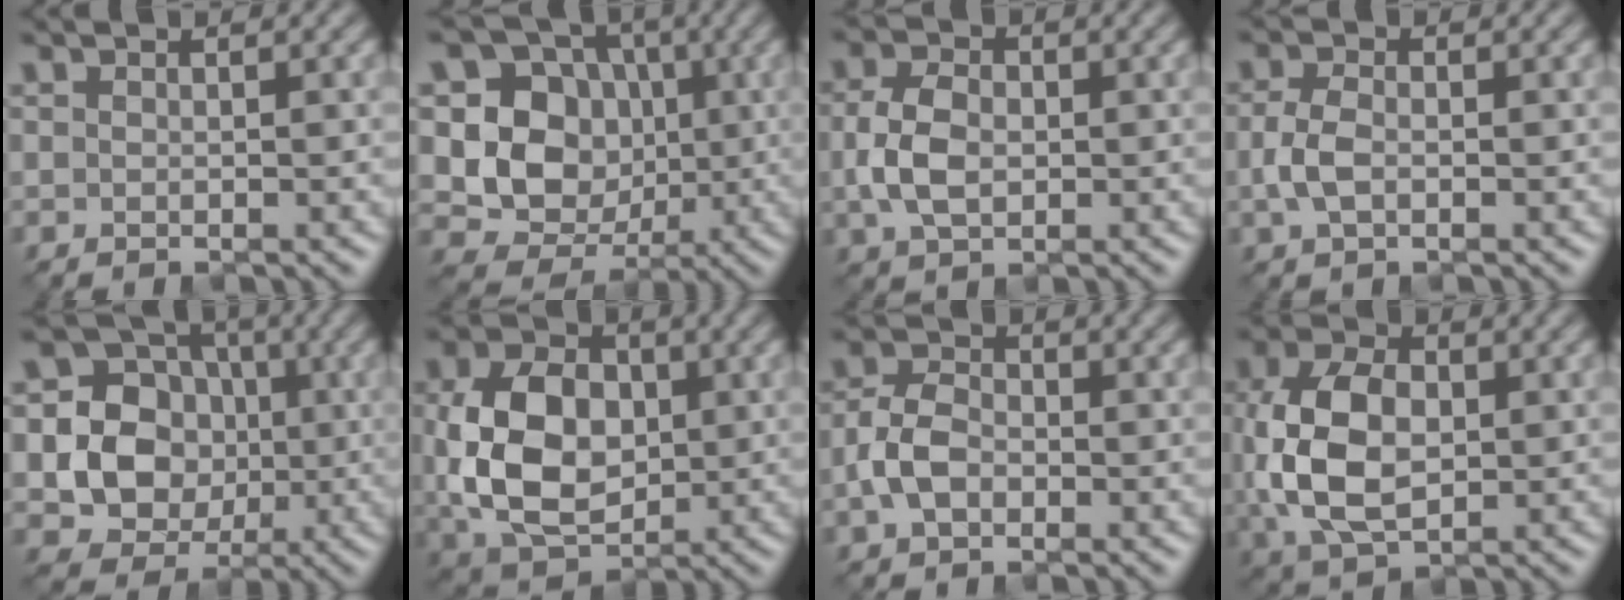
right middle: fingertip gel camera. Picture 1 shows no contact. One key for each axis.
{"total": 8.3, "fx": 0.3, "fy": 7.4, "fz": 3.8, "tx": -0.061, "ty": -0.006, "tz": -0.004}
{"total": 4.2, "fx": -0.5, "fy": 3.0, "fz": 2.9, "tx": -0.066, "ty": 0.000, "tz": -0.012}
{"total": 2.4, "fx": -0.7, "fy": 1.5, "fz": 1.8, "tx": -0.043, "ty": -0.001, "tz": -0.015}
{"total": 9.0, "fx": -0.5, "fy": 8.4, "fz": 3.1, "tx": -0.058, "ty": 0.002, "tz": -0.024}
{"total": 9.4, "fx": -0.2, "fy": 6.7, "fz": 6.5, "tx": -0.143, "ty": -0.003, "tz": -0.006}
{"total": 3.4, "fx": -1.2, "fy": 2.3, "fz": 2.2, "tx": -0.046, "ty": 0.005, "tz": -0.031}
{"total": 8.5, "fx": -0.2, "fy": 5.8, "fz": 6.3, "tx": -0.148, "ty": -0.003, "tz": -0.001}